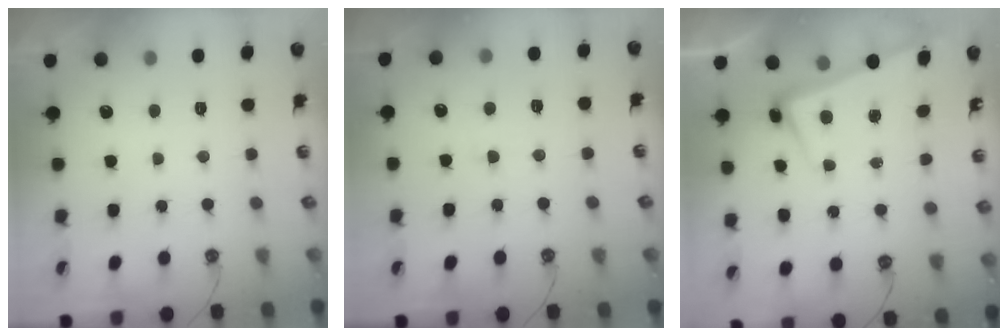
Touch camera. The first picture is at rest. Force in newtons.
{"total": 0.8, "press": 0.6, "slide": 0.6}
{"total": 2.6, "press": 2.4, "slide": 1.1}